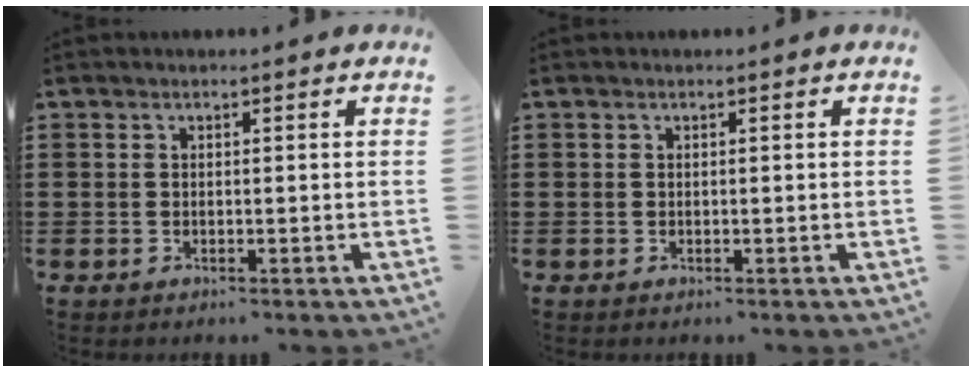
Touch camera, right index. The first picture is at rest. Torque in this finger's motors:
{"motor_torque": [0.16, 0.29, 0.00, 0.02]}